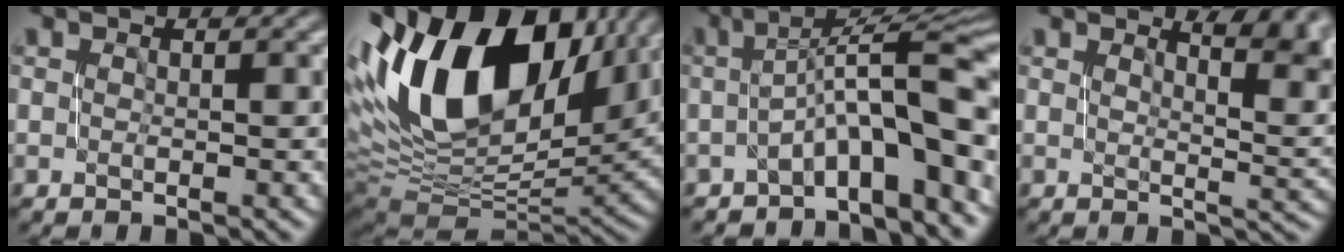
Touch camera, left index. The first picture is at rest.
{"total": 16.5, "force": [5.6, 9.3, 12.4], "torque": [-0.220, 0.019, 0.090]}
{"total": 9.3, "force": [-2.7, 2.0, 8.6], "torque": [-0.120, 0.029, -0.041]}
{"total": 5.8, "force": [3.1, 2.1, 4.4], "torque": [-0.038, 0.007, 0.047]}